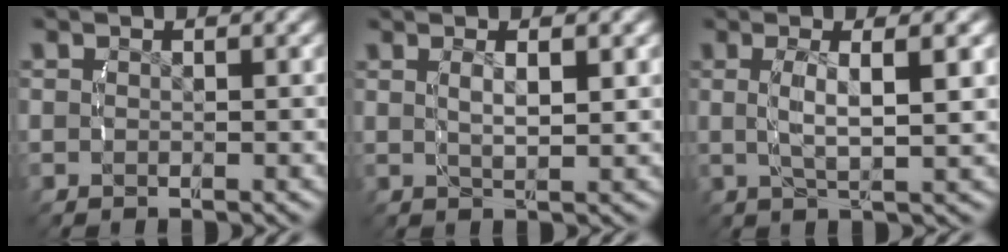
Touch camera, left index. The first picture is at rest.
{"total": 2.6, "force": [0.8, 0.3, 2.5], "torque": [-0.042, -0.004, 0.022]}
{"total": 4.0, "force": [0.6, 0.5, 3.9], "torque": [-0.079, -0.001, 0.019]}